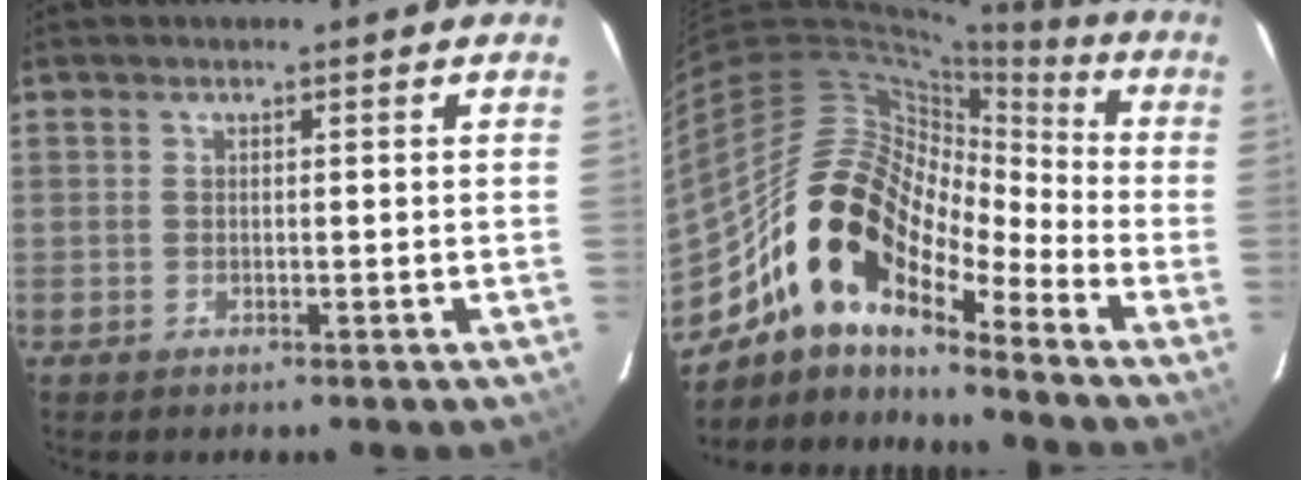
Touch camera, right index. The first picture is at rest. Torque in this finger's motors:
{"motor_torque": [0.90, -0.68, 1.05, 0.21]}